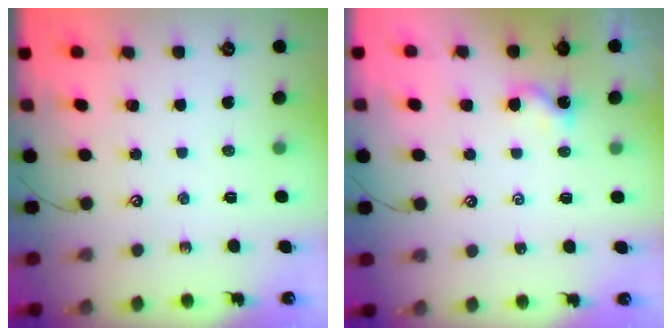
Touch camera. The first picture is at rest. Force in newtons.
{"total": 0.0}